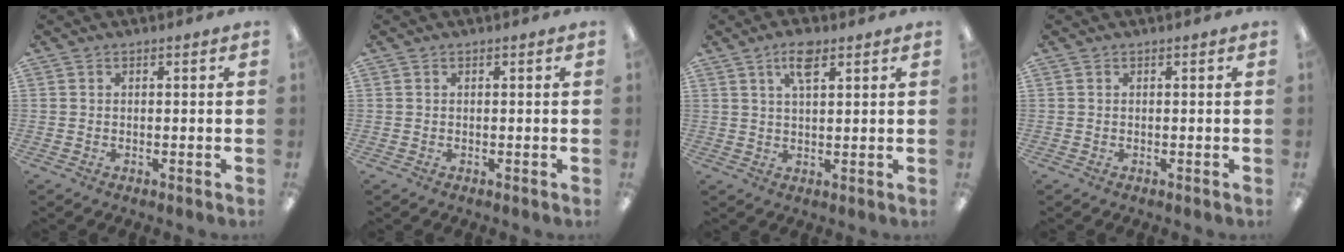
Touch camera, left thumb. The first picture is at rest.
{"total": 0.0}
{"total": 6.2, "force": [3.6, 2.4, 4.5], "torque": [-0.081, 0.000, 0.060]}
{"total": 0.0}